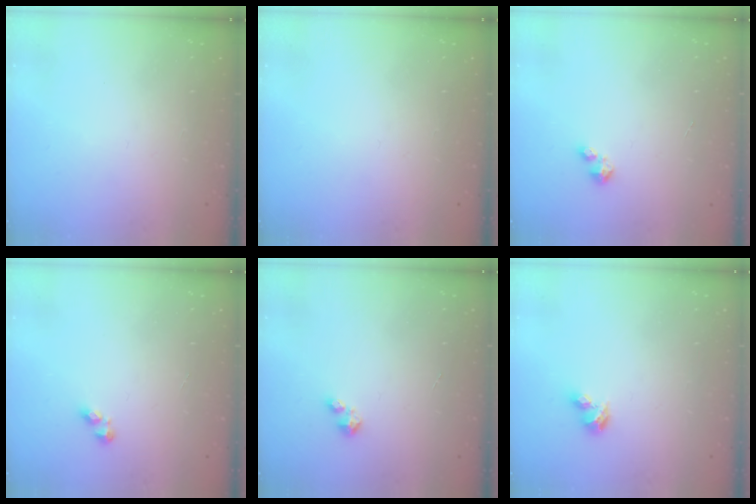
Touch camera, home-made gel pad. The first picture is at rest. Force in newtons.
{"total": 0.0}
{"total": 1.7, "press": 1.7, "slide": 0.2}
{"total": 2.4, "press": 2.4, "slide": 0.3}
{"total": 1.7, "press": 1.7, "slide": 0.2}
{"total": 3.1, "press": 3.1, "slide": 0.5}